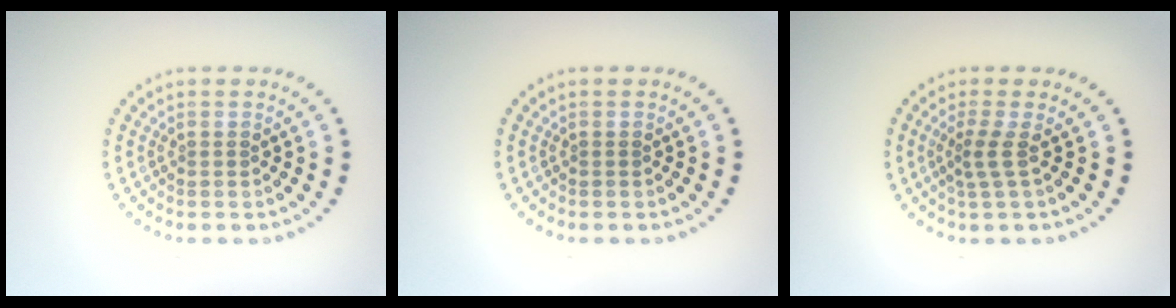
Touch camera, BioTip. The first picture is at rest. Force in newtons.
{"total": 0.0}
{"total": 1.9, "press": 1.2, "slide": 1.4}